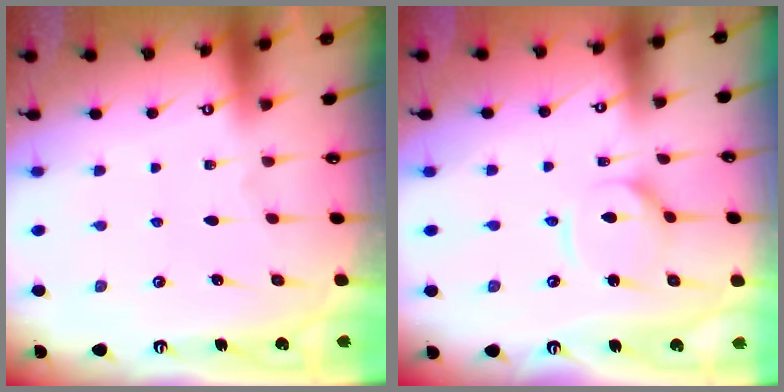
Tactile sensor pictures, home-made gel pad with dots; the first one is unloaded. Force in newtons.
{"total": 5.7, "press": 5.7, "slide": 0.5}